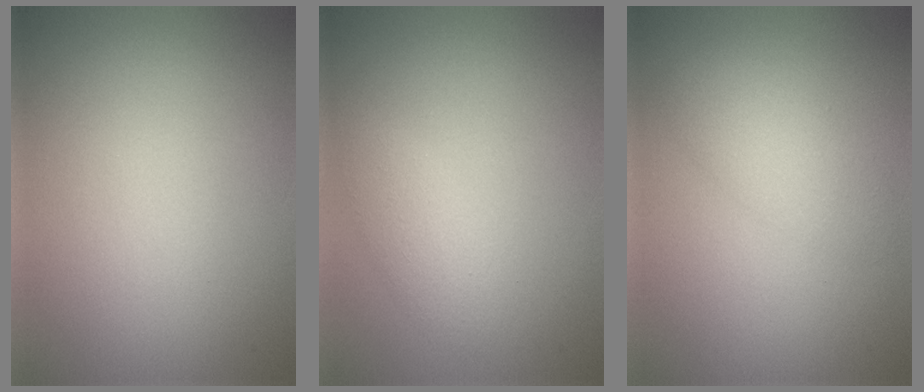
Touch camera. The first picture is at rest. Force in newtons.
{"total": 1.6, "press": 1.6, "slide": 0.1}
{"total": 2.9, "press": 2.9, "slide": 0.2}